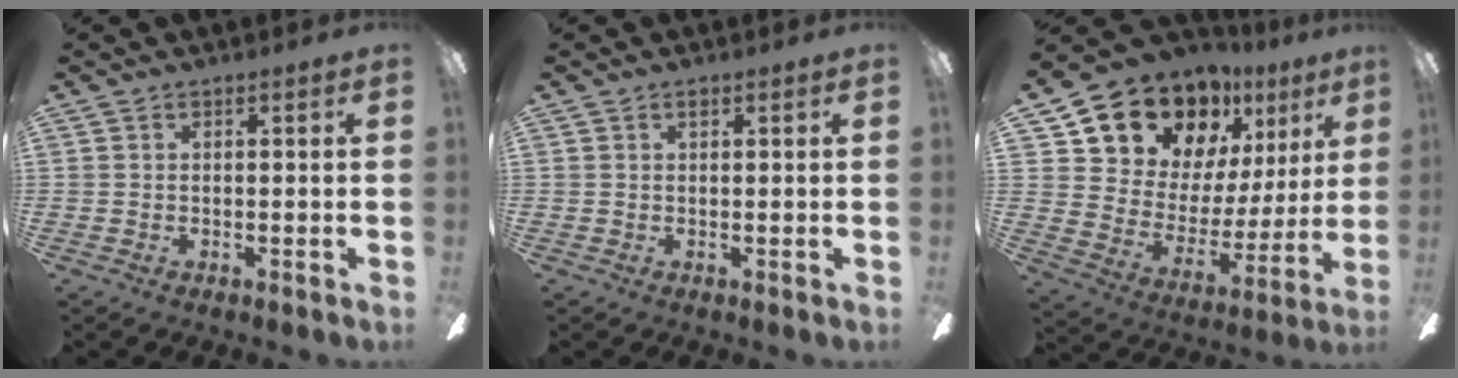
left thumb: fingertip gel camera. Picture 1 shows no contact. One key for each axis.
{"total": 0.9, "fx": 0.6, "fy": 0.3, "fz": 0.6, "tx": -0.005, "ty": -0.004, "tz": 0.009}
{"total": 15.9, "fx": 12.8, "fy": 8.3, "fz": 4.2, "tx": -0.105, "ty": -0.100, "tz": 0.242}